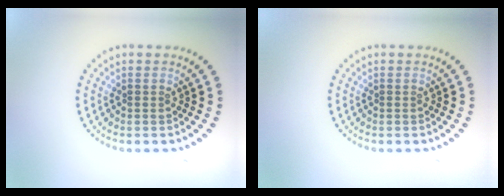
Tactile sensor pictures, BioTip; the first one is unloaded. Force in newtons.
{"total": 0.0}